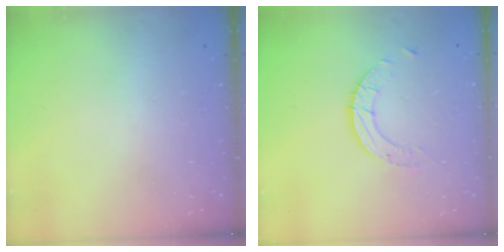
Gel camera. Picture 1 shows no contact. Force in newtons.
{"total": 4.9, "press": 4.9, "slide": 0.3}